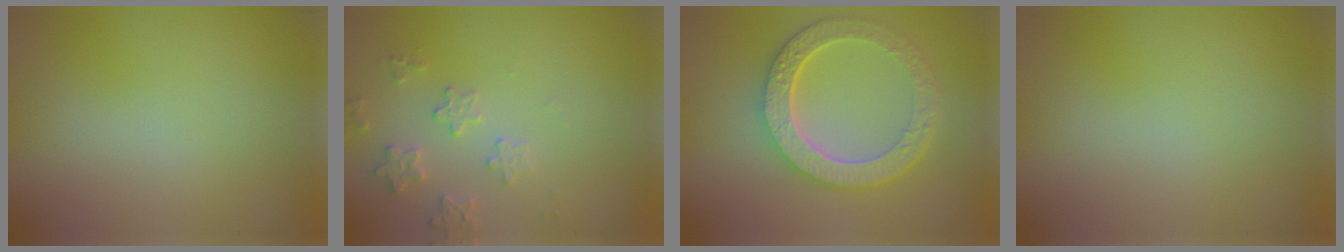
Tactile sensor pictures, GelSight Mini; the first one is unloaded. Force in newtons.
{"total": 2.5, "press": 2.4, "slide": 0.6}
{"total": 6.2, "press": 4.7, "slide": 4.1}
{"total": 0.0}